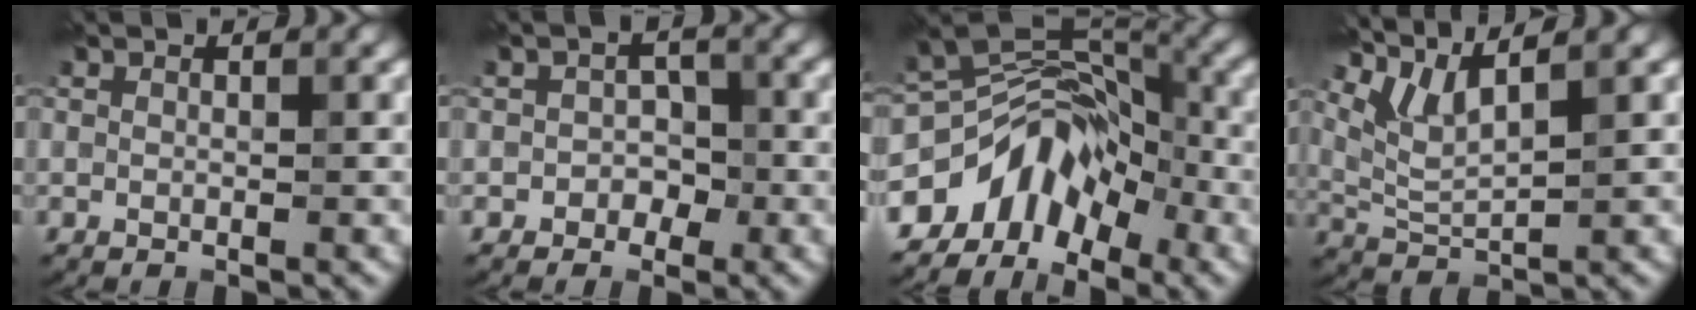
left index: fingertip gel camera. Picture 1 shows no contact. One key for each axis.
{"total": 1.8, "fx": -0.9, "fy": 1.6, "fz": 0.5, "tx": 0.013, "ty": 0.010, "tz": -0.024}
{"total": 7.7, "fx": -4.6, "fy": 4.7, "fz": 4.0, "tx": -0.048, "ty": 0.014, "tz": -0.100}
{"total": 3.8, "fx": 3.1, "fy": 0.6, "fz": 2.2, "tx": -0.058, "ty": 0.007, "tz": 0.071}